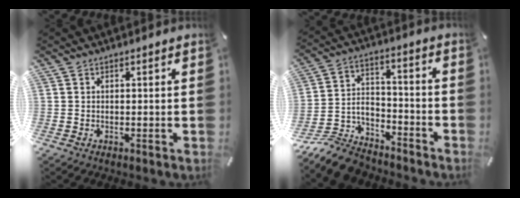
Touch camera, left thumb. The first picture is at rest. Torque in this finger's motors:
{"motor_torque": [-0.66, 0.75, 0.04, 0.23, 0.00]}